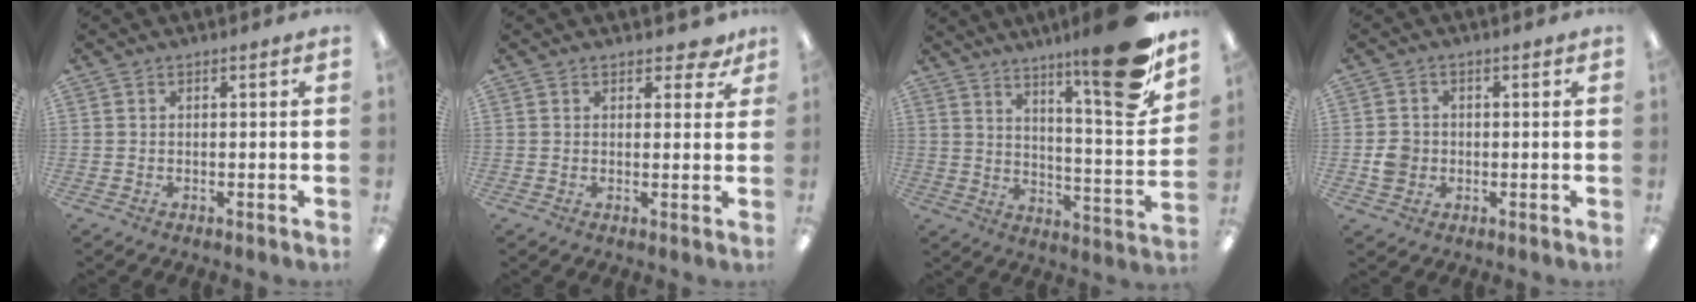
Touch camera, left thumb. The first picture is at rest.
{"total": 3.9, "force": [2.6, 2.0, 2.0], "torque": [-0.012, -0.009, 0.041]}
{"total": 20.3, "force": [14.1, 3.1, 14.2], "torque": [-0.201, -0.106, 0.218]}
{"total": 4.1, "force": [-0.6, 3.8, 1.4], "torque": [-0.010, 0.001, -0.013]}